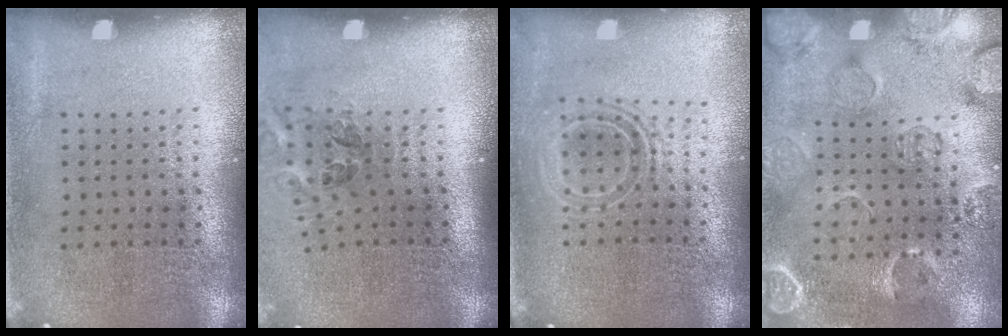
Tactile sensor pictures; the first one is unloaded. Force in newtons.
{"total": 1.2, "press": 0.9, "slide": 0.7}
{"total": 1.6, "press": 1.3, "slide": 1.0}
{"total": 2.5, "press": 1.8, "slide": 1.8}